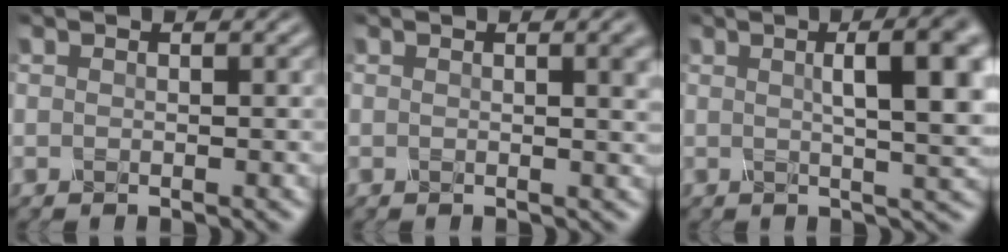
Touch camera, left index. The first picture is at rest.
{"total": 3.9, "force": [0.6, 1.7, 3.5], "torque": [-0.018, 0.018, 0.003]}
{"total": 8.4, "force": [1.4, 2.1, 8.0], "torque": [-0.074, 0.024, 0.020]}